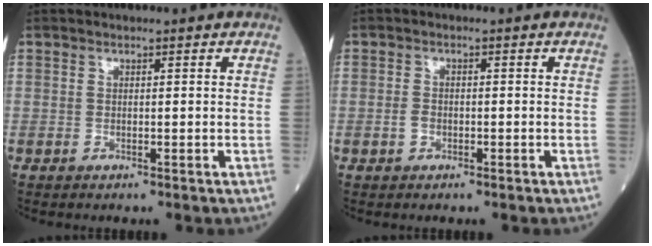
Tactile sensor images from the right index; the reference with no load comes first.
{"total": 1.5, "force": [-0.6, 1.0, 0.9], "torque": [-0.019, 0.003, -0.010]}